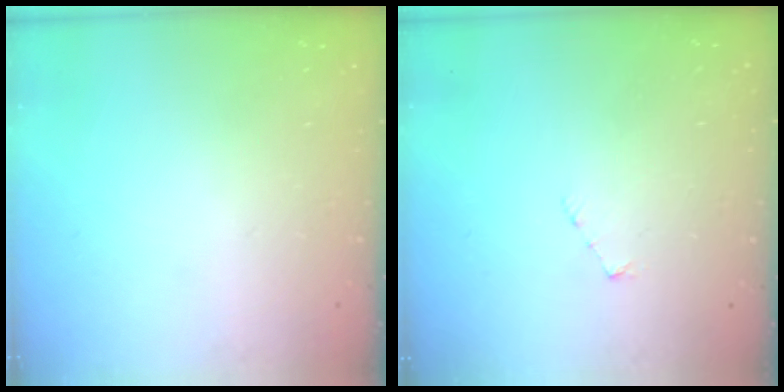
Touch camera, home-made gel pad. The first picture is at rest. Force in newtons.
{"total": 3.7, "press": 3.7, "slide": 0.3}